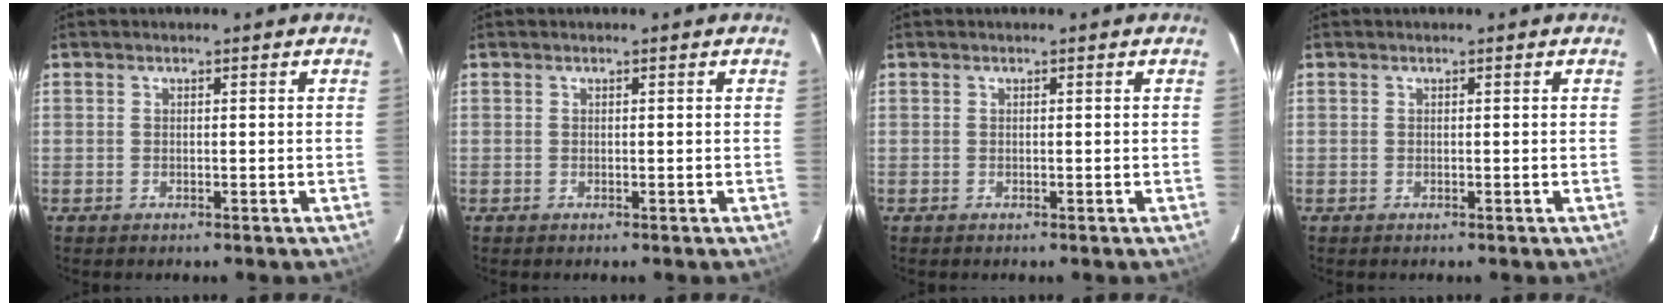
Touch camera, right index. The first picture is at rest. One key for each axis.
{"total": 0.0}
{"total": 0.0}
{"total": 0.0}